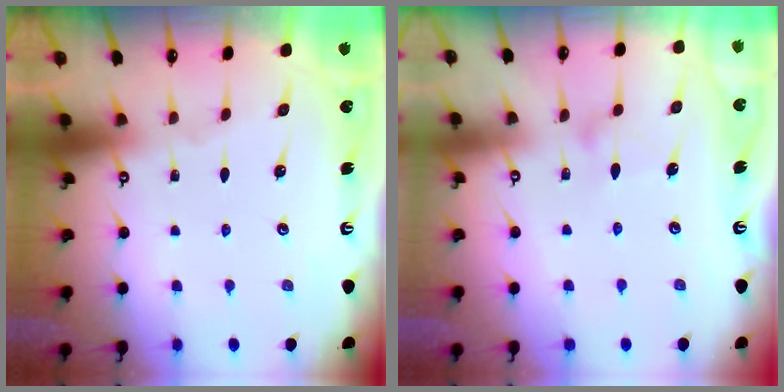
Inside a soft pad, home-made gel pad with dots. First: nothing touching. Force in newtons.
{"total": 8.8, "press": 8.8, "slide": 0.5}